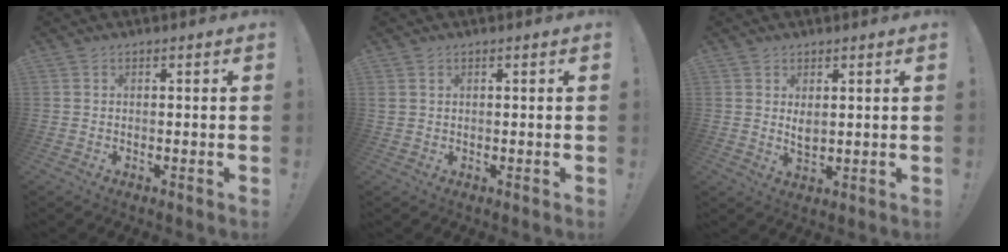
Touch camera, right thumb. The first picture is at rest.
{"total": 1.4, "force": [0.8, 1.0, 0.7], "torque": [-0.014, 0.003, 0.015]}
{"total": 3.4, "force": [1.9, 1.6, 2.4], "torque": [-0.027, -0.017, 0.030]}